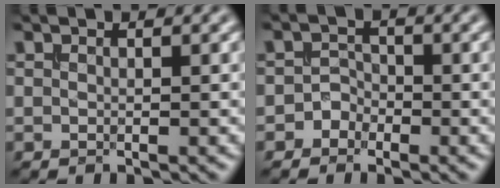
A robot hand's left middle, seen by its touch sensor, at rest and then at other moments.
{"total": 1.5, "force": [-1.0, 1.1, 0.1], "torque": [0.012, 0.009, -0.025]}